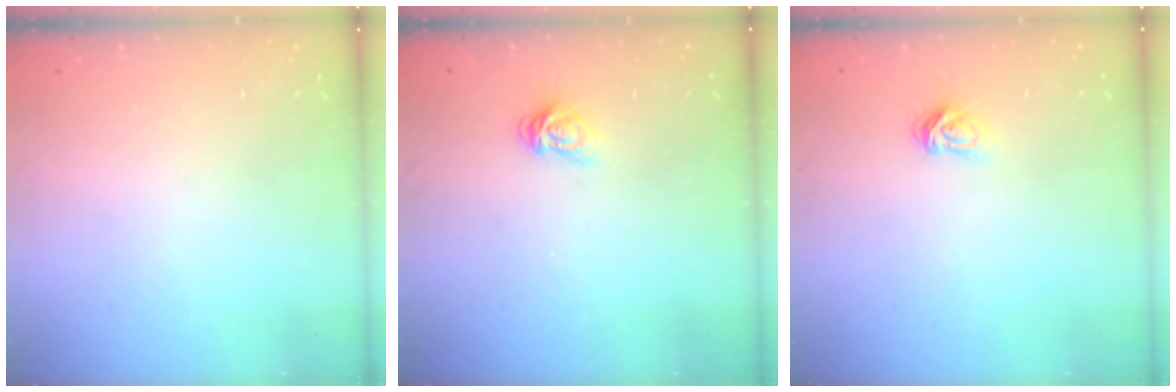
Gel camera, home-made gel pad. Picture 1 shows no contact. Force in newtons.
{"total": 5.9, "press": 5.8, "slide": 0.9}
{"total": 4.7, "press": 4.7, "slide": 0.5}